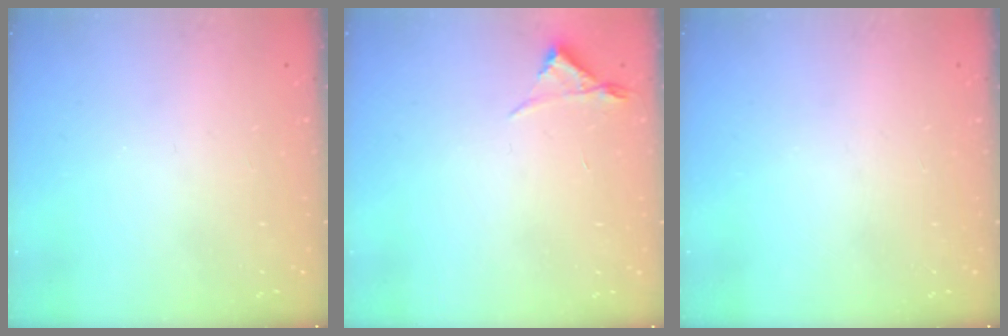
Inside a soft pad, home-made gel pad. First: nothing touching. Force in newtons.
{"total": 3.0, "press": 2.9, "slide": 0.5}
{"total": 0.0}